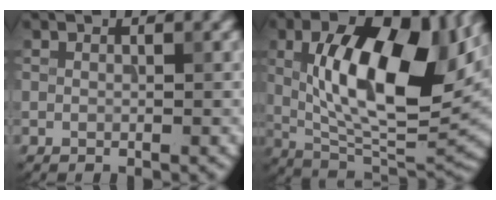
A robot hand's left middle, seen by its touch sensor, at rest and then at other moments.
{"total": 13.5, "force": [2.8, 5.5, 12.0], "torque": [-0.194, -0.003, 0.043]}